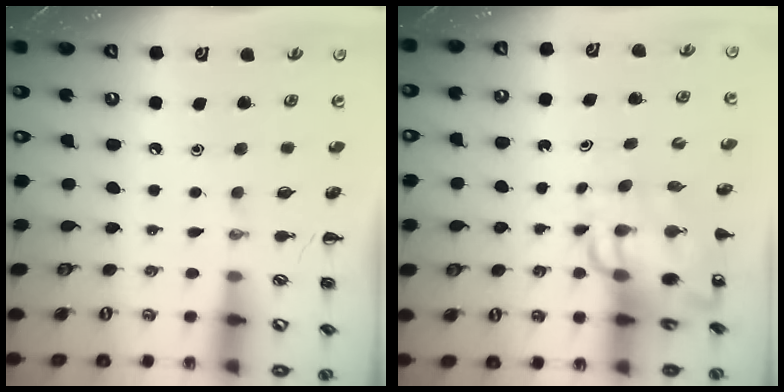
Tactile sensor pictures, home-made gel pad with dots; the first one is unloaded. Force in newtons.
{"total": 10.9, "press": 10.5, "slide": 3.0}